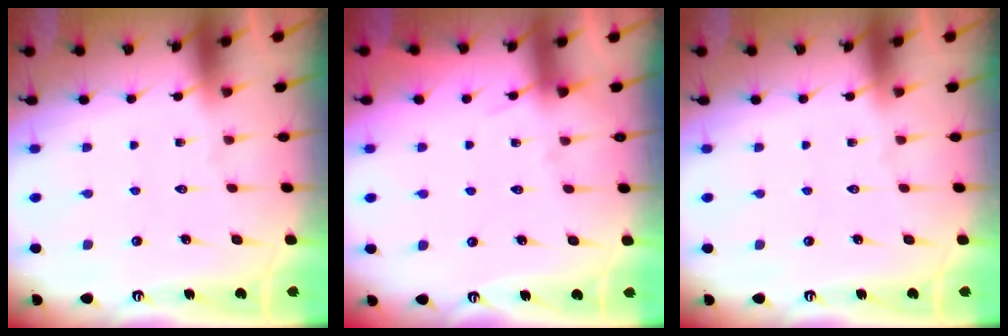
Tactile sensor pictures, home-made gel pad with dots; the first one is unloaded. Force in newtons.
{"total": 4.4, "press": 4.3, "slide": 0.7}
{"total": 0.0}